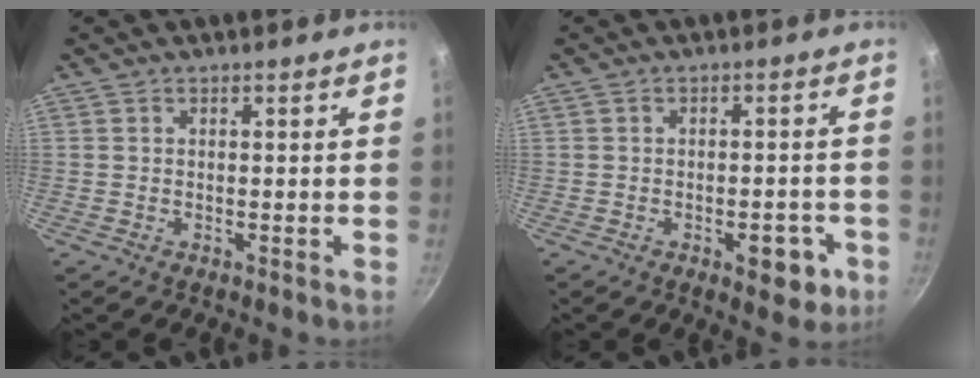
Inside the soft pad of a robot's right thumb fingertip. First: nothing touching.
{"total": 6.6, "force": [-2.6, 3.3, 5.1], "torque": [-0.040, 0.018, -0.027]}